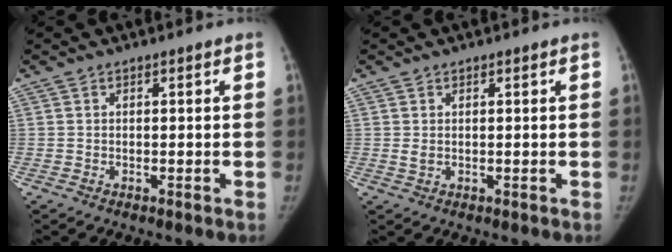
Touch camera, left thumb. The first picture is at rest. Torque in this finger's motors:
{"motor_torque": [-0.30, 0.25, 0.41, -0.21, 0.00]}